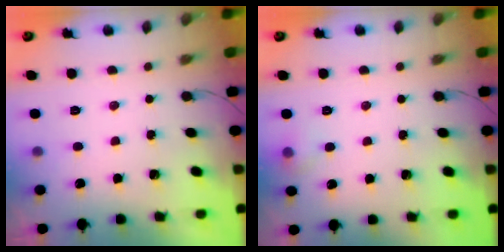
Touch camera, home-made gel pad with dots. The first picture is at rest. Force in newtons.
{"total": 5.4, "press": 5.3, "slide": 1.1}